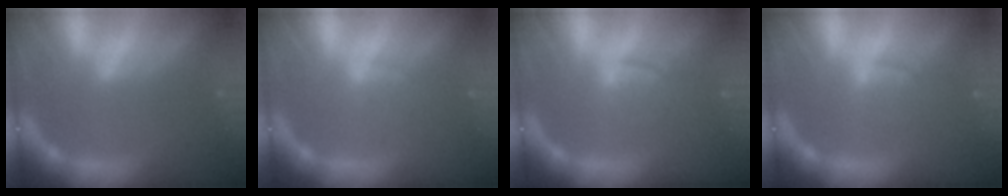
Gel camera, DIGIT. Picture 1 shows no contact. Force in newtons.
{"total": 1.4}
{"total": 2.4}
{"total": 1.9}